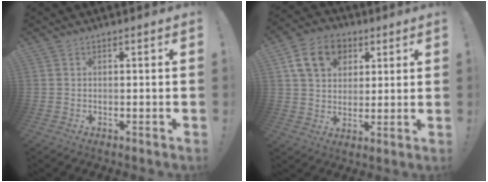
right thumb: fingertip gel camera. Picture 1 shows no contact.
{"total": 14.0, "force": [5.8, 10.7, 6.9], "torque": [-0.102, -0.015, 0.114]}